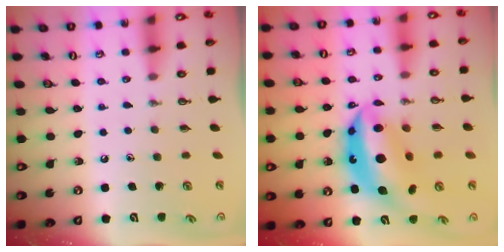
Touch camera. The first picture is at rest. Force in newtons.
{"total": 18.1, "press": 18.1, "slide": 1.3}